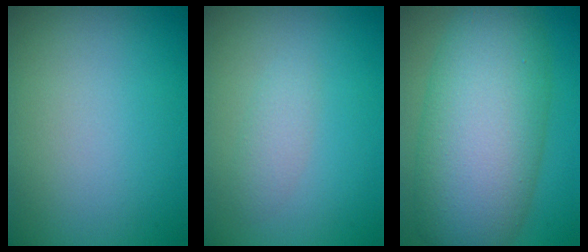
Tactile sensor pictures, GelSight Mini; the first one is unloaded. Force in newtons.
{"total": 1.5, "press": 1.5, "slide": 0.1}
{"total": 12.3, "press": 12.3, "slide": 0.5}